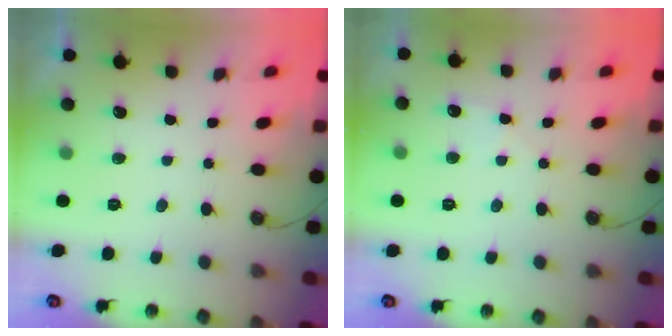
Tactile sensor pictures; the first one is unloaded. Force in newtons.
{"total": 3.7, "press": 3.7, "slide": 0.5}